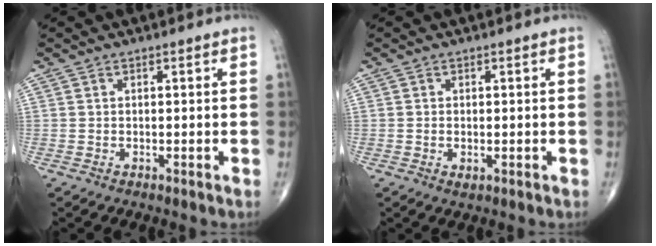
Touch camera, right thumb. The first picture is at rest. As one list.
[{"total": 1.4, "force": [-0.3, 0.8, 1.1], "torque": [-0.023, 0.000, -0.003]}]